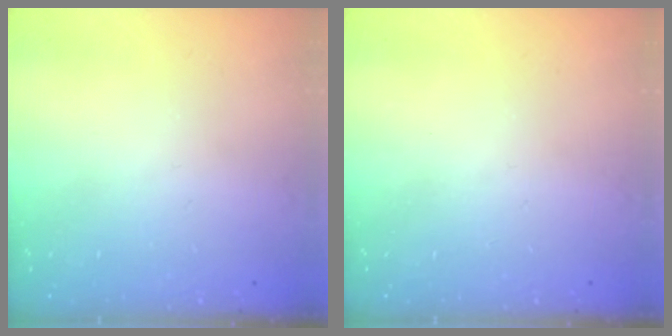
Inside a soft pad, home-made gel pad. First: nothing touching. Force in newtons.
{"total": 0.0}